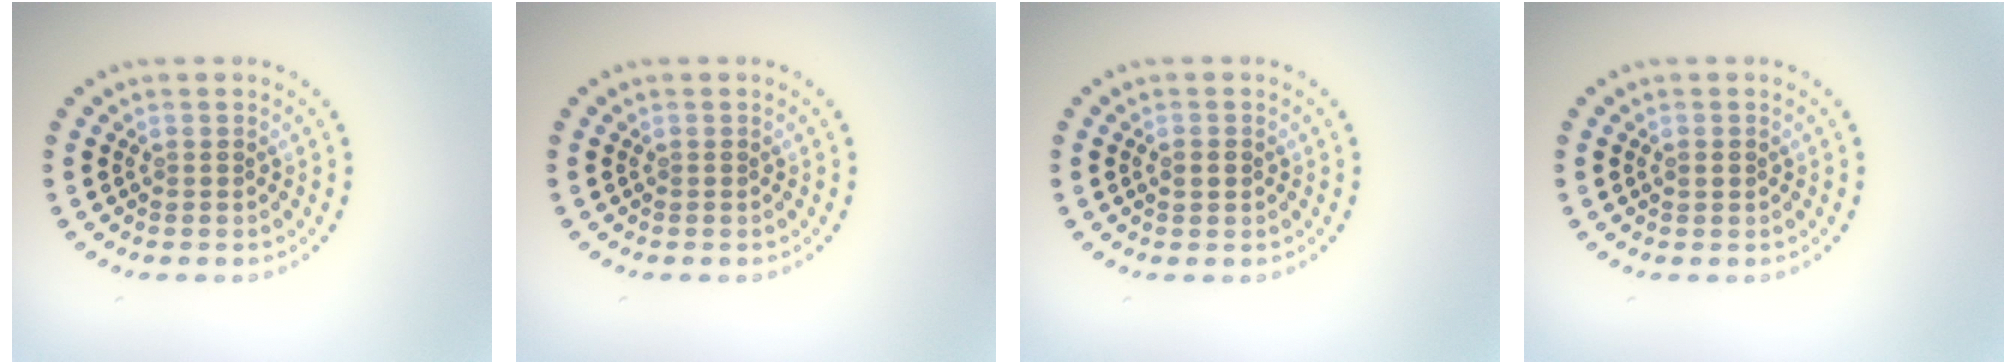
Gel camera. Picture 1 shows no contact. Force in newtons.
{"total": 0.0}
{"total": 1.4, "press": 1.4, "slide": 0.1}
{"total": 0.9, "press": 0.9, "slide": 0.0}